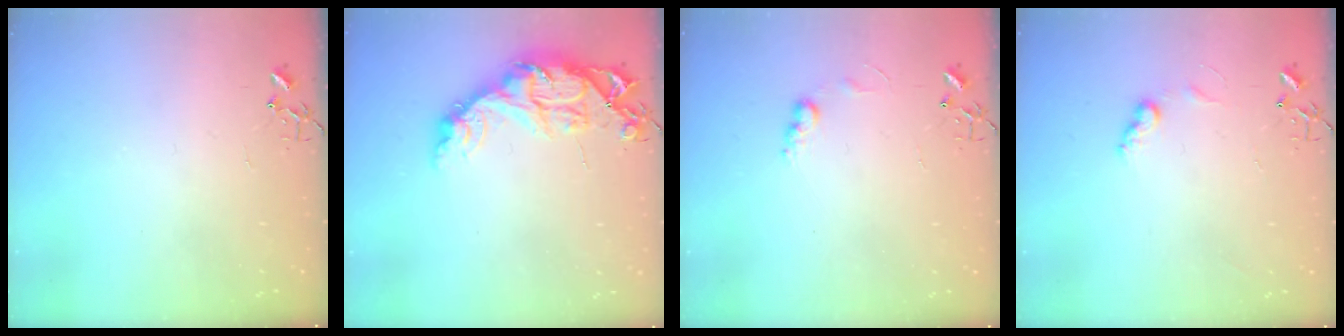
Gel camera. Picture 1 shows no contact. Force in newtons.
{"total": 15.4, "press": 15.4, "slide": 0.6}
{"total": 6.6, "press": 6.5, "slide": 0.4}
{"total": 6.1, "press": 6.1, "slide": 0.3}